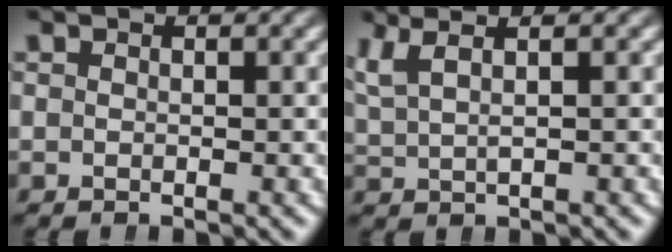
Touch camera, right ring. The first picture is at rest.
{"total": 4.5, "force": [2.4, 2.1, 3.3], "torque": [-0.064, 0.012, 0.041]}